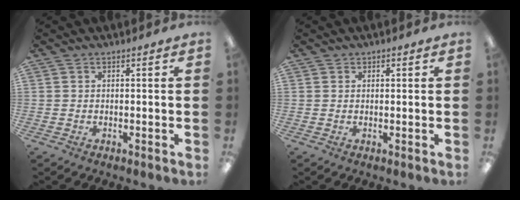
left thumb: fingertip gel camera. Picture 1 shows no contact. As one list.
[{"total": 0.6, "force": [0.5, 0.5, 0.1], "torque": [-0.001, 0.004, 0.008]}]